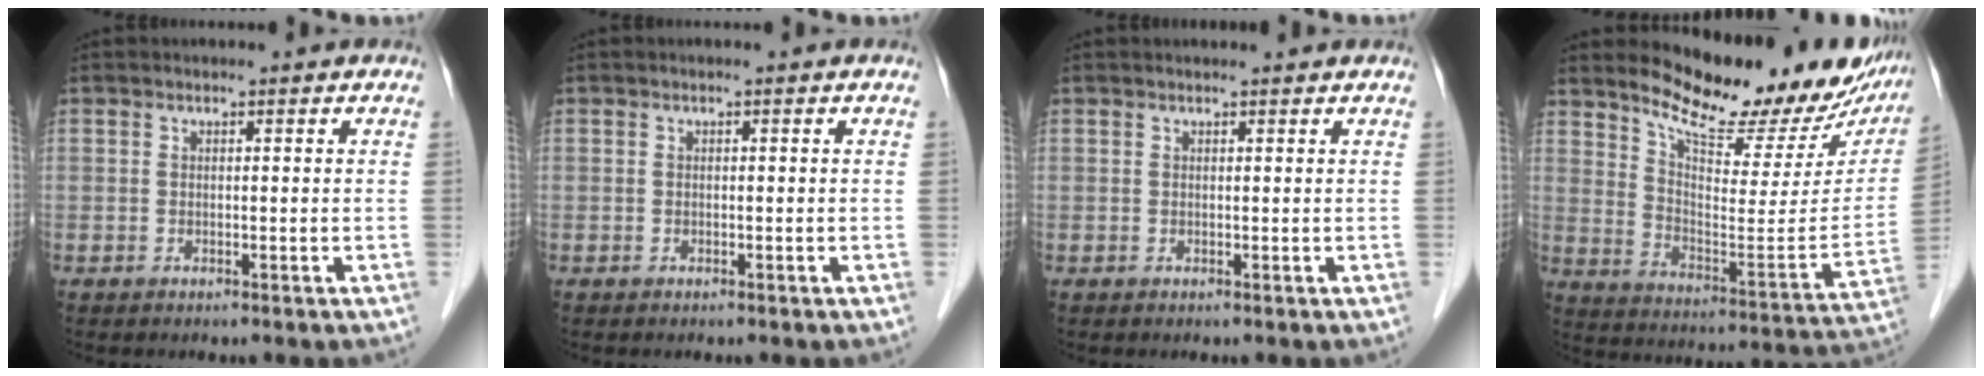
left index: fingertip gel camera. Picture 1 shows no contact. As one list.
[{"total": 0.0}, {"total": 2.9, "force": [2.8, 0.2, 0.7], "torque": [-0.009, 0.022, 0.035]}, {"total": 21.9, "force": [19.2, 5.2, 9.2], "torque": [-0.132, -0.056, 0.262]}]